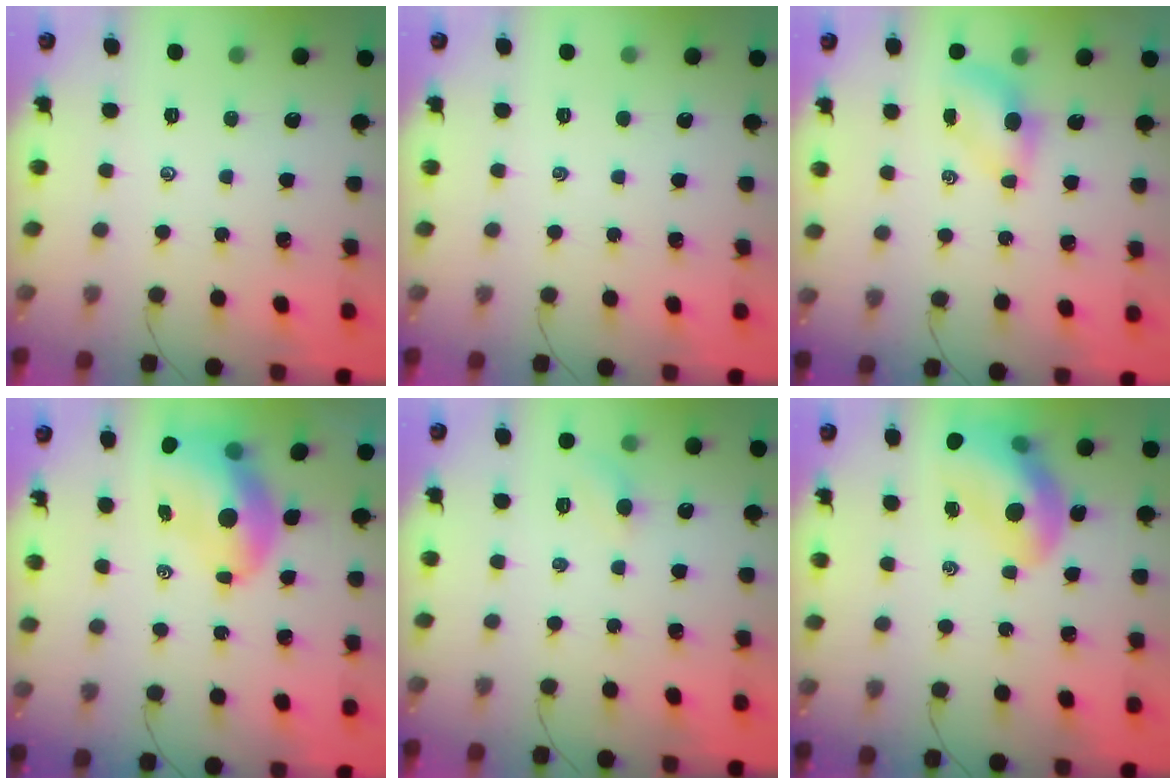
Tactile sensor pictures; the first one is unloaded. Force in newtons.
{"total": 0.0}
{"total": 4.7, "press": 4.6, "slide": 0.6}
{"total": 8.8, "press": 8.5, "slide": 2.4}
{"total": 4.5, "press": 4.3, "slide": 1.2}
{"total": 14.0, "press": 13.5, "slide": 3.8}